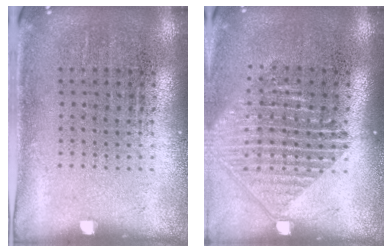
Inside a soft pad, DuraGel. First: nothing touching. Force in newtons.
{"total": 1.4, "press": 1.3, "slide": 0.6}